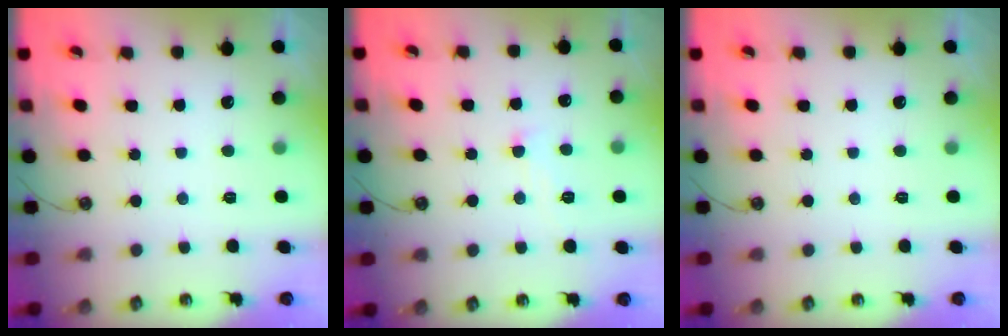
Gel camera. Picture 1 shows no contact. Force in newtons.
{"total": 1.8, "press": 1.7, "slide": 0.6}
{"total": 0.0}